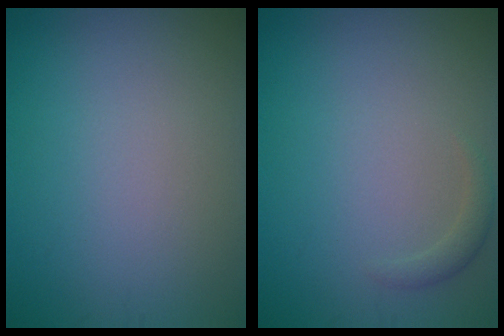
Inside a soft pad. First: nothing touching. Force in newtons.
{"total": 1.1, "press": 1.1, "slide": 0.0}